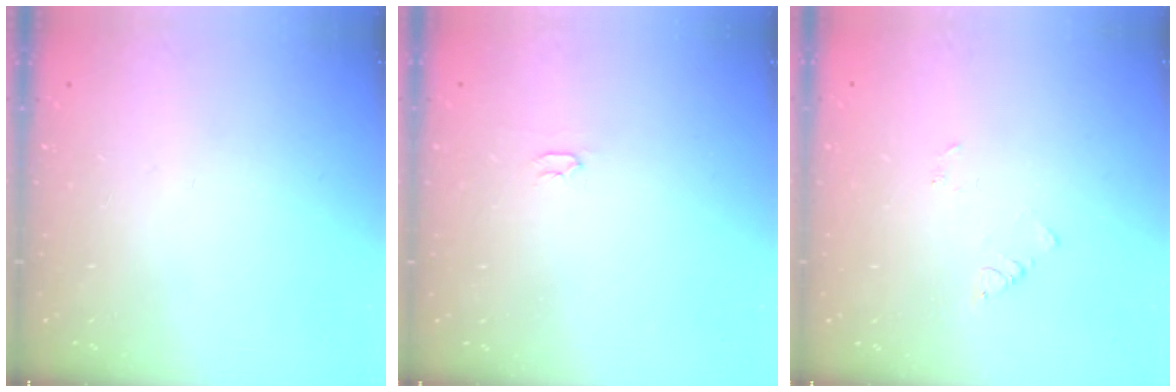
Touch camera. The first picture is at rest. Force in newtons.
{"total": 2.0, "press": 2.0, "slide": 0.3}
{"total": 2.9, "press": 2.9, "slide": 0.3}